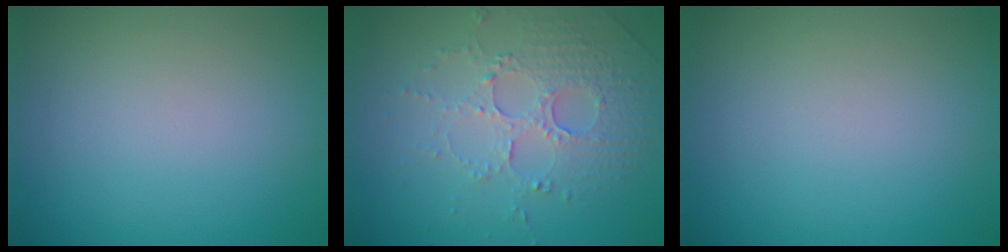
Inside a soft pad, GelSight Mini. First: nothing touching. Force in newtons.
{"total": 5.1, "press": 3.5, "slide": 3.7}
{"total": 0.0}